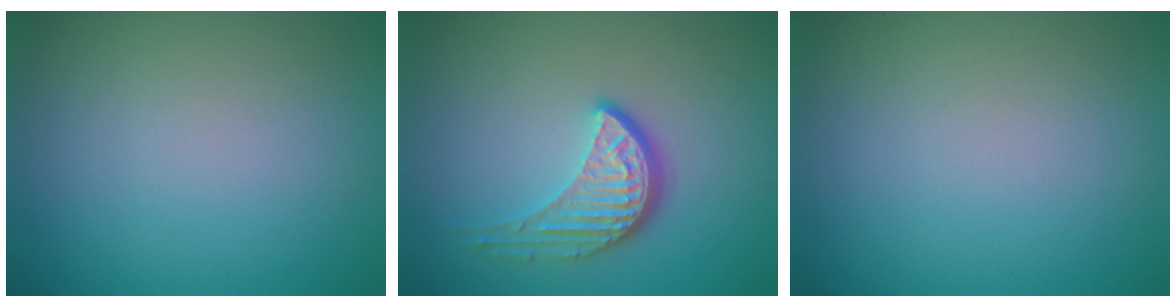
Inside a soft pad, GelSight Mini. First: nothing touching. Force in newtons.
{"total": 4.1, "press": 3.0, "slide": 2.8}
{"total": 0.0}